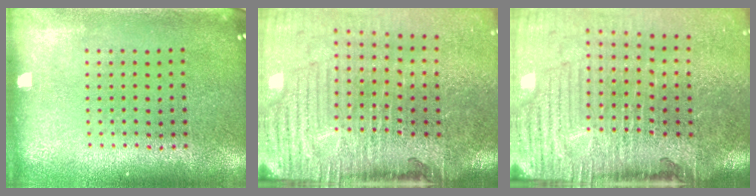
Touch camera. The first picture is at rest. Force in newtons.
{"total": 5.4, "press": 4.4, "slide": 3.1}
{"total": 5.4, "press": 4.4, "slide": 3.1}